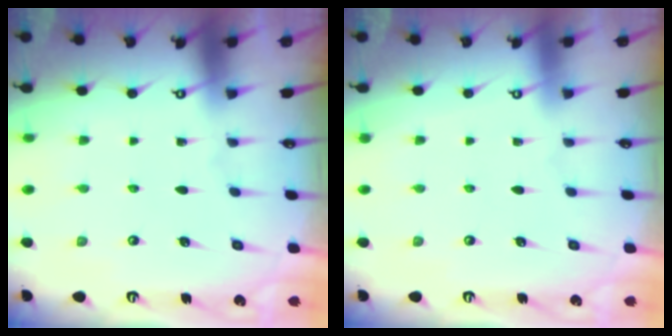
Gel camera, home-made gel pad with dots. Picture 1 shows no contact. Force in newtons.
{"total": 4.0, "press": 4.0, "slide": 0.1}